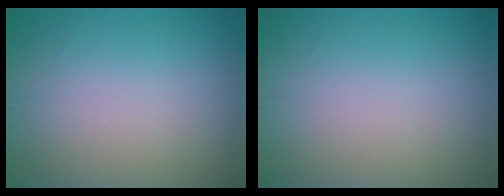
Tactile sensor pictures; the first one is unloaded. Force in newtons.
{"total": 0.0}